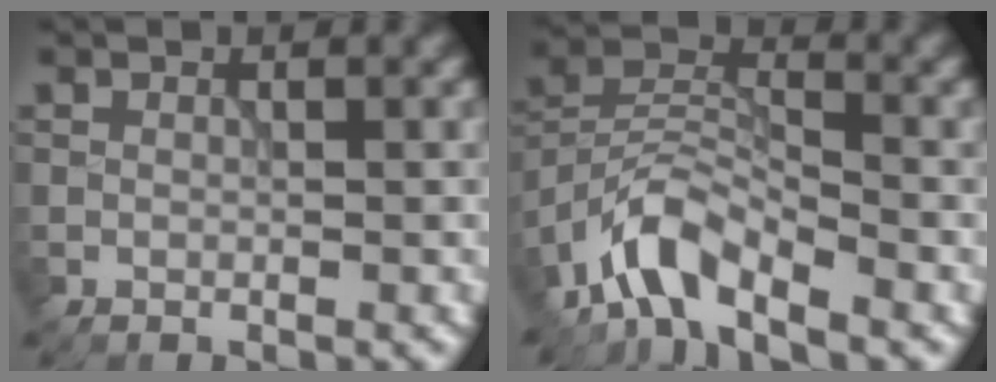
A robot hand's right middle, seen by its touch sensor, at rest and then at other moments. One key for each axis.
{"total": 5.4, "fx": -4.3, "fy": 1.6, "fz": 2.8, "tx": -0.048, "ty": 0.007, "tz": -0.093}